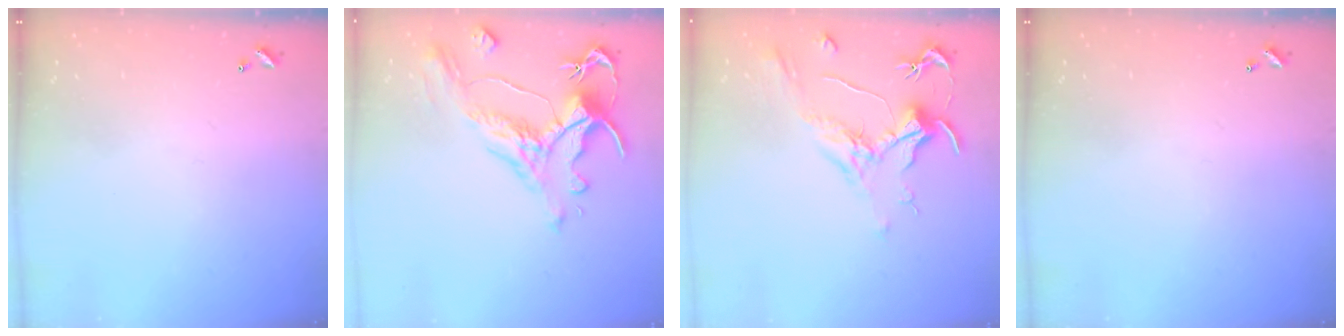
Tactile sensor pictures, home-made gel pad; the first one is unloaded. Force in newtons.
{"total": 1.6, "press": 0.7, "slide": 1.4}
{"total": 2.1, "press": 2.0, "slide": 0.8}
{"total": 0.0}